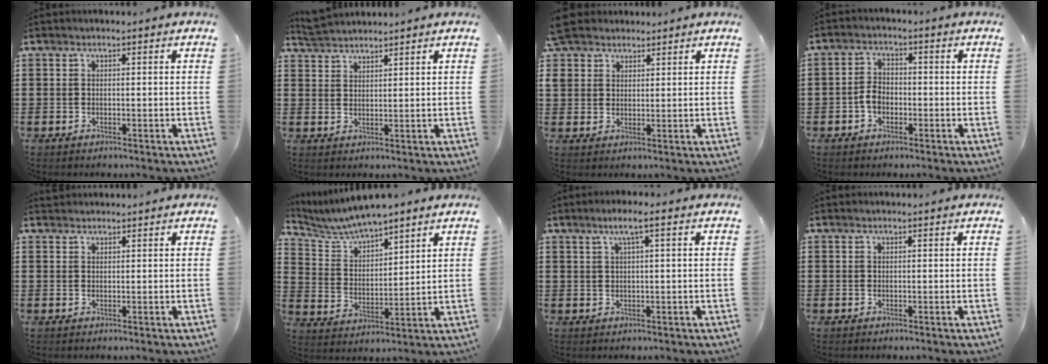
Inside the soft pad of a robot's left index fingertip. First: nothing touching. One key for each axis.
{"total": 3.1, "fx": 3.1, "fy": 0.2, "fz": 0.3, "tx": -0.016, "ty": -0.003, "tz": 0.060}
{"total": 5.0, "fx": 4.0, "fy": 3.0, "fz": 0.8, "tx": -0.035, "ty": 0.004, "tz": 0.076}
{"total": 3.2, "fx": -1.1, "fy": 2.1, "fz": 2.1, "tx": -0.055, "ty": -0.001, "tz": -0.026}
{"total": 1.2, "fx": 1.2, "fy": 0.2, "fz": 0.1, "tx": -0.003, "ty": 0.000, "tz": 0.023}
{"total": 5.7, "fx": 5.6, "fy": 0.6, "fz": 1.1, "tx": -0.048, "ty": -0.030, "tz": 0.097}
{"total": 2.7, "fx": 1.1, "fy": 0.0, "fz": 2.4, "tx": -0.049, "ty": 0.001, "tz": 0.017}
{"total": 0.0}